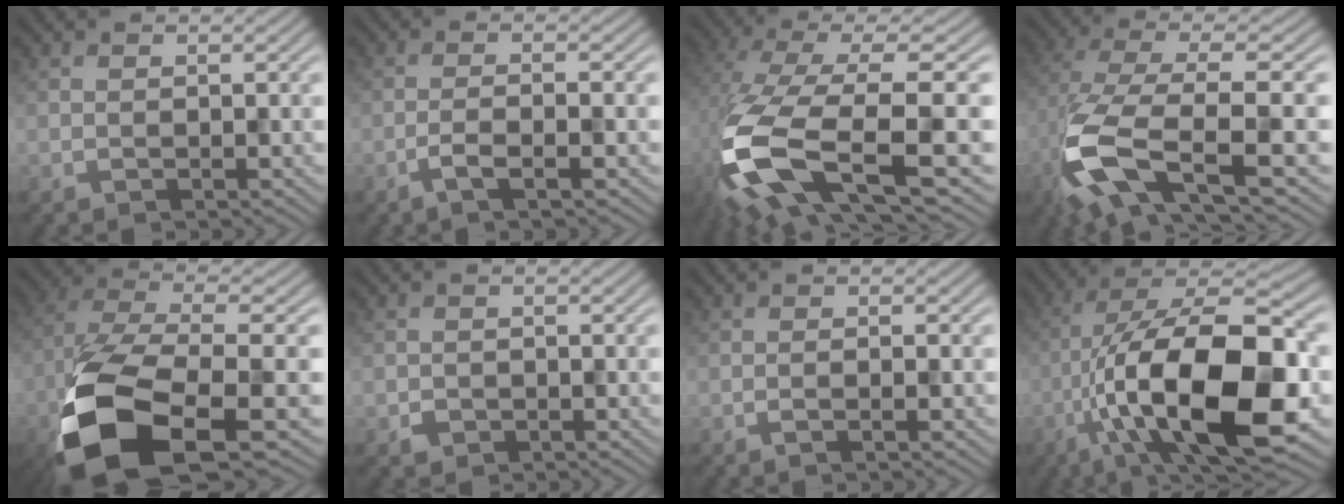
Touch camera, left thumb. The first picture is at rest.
{"total": 2.9, "force": [-1.4, 0.5, 2.5], "torque": [-0.044, 0.009, -0.035]}
{"total": 15.6, "force": [-3.8, 5.7, 14.0], "torque": [-0.323, -0.023, -0.050]}
{"total": 12.0, "force": [-3.1, 4.4, 10.7], "torque": [-0.242, -0.021, -0.061]}
{"total": 16.0, "force": [-7.4, 6.6, 12.6], "torque": [-0.273, -0.033, -0.135]}
{"total": 1.3, "force": [-0.7, 1.1, 0.3], "torque": [-0.003, -0.005, -0.015]}
{"total": 1.3, "force": [-0.4, 0.1, 1.2], "torque": [-0.020, 0.002, -0.012]}
{"total": 18.9, "force": [-4.9, 7.1, 16.8], "torque": [-0.300, 0.004, -0.083]}